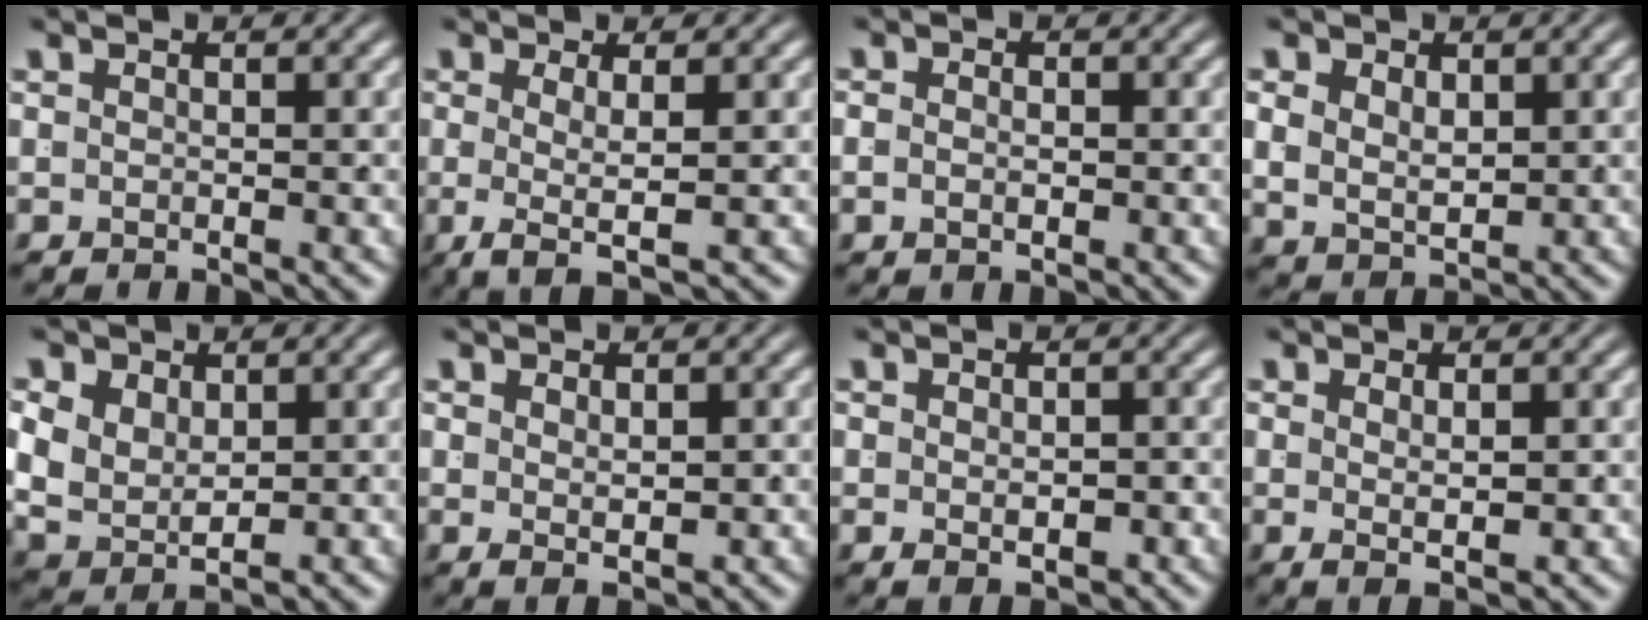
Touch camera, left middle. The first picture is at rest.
{"total": 3.4, "force": [-0.9, 0.3, 3.3], "torque": [-0.054, -0.019, -0.002]}
{"total": 1.4, "force": [-0.5, 0.7, 1.2], "torque": [-0.019, -0.004, -0.005]}
{"total": 3.7, "force": [0.6, 2.8, 2.4], "torque": [-0.053, -0.022, 0.028]}
{"total": 7.7, "force": [-0.3, 6.4, 4.3], "torque": [-0.128, -0.038, 0.011]}
{"total": 1.4, "force": [0.3, -0.5, 1.3], "torque": [-0.013, -0.013, 0.020]}
{"total": 1.8, "force": [-0.5, 0.6, 1.6], "torque": [-0.026, -0.015, 0.005]}
{"total": 1.9, "force": [0.2, -0.5, 1.8], "torque": [-0.021, -0.011, 0.015]}